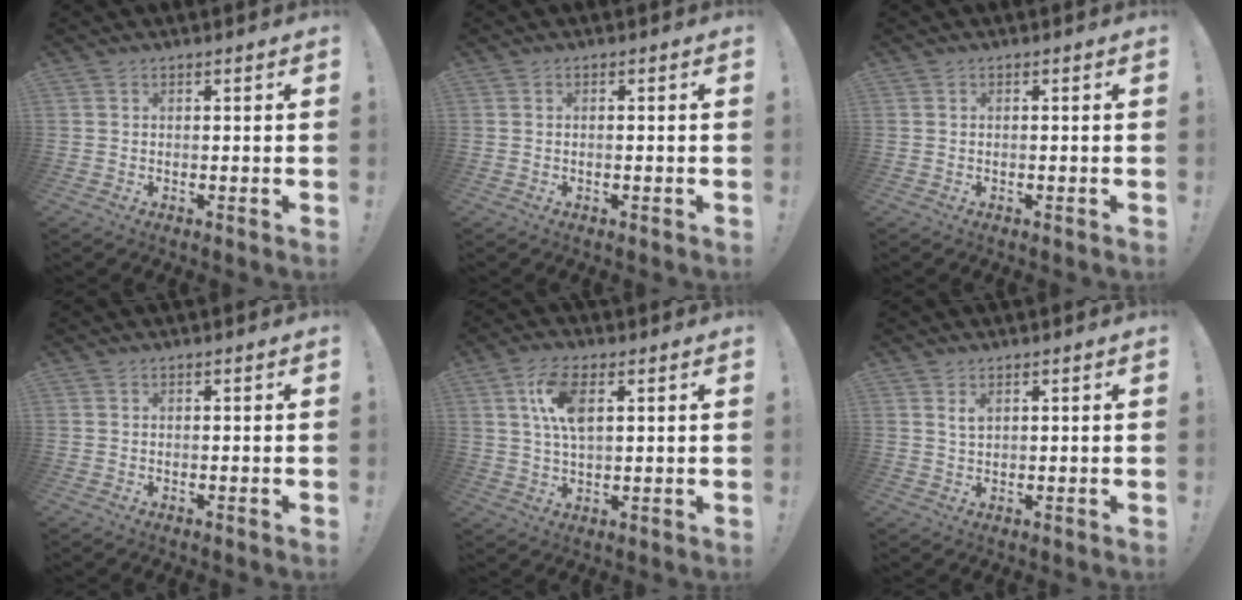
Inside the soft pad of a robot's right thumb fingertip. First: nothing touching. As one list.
[{"total": 0.6, "force": [-0.5, -0.1, 0.4], "torque": [-0.005, 0.000, -0.008]}, {"total": 0.0}, {"total": 0.0}, {"total": 9.8, "force": [3.1, 4.5, 8.1], "torque": [-0.154, -0.003, 0.054]}, {"total": 2.0, "force": [1.1, 0.8, 1.4], "torque": [-0.018, -0.006, 0.018]}]